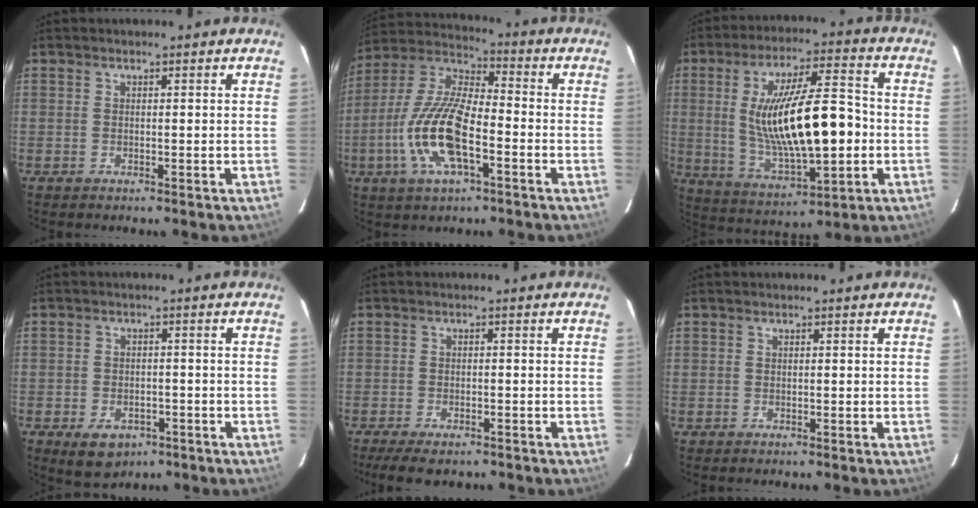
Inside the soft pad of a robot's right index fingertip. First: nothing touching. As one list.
[{"total": 15.8, "force": [-5.3, 5.6, 13.8], "torque": [-0.290, -0.005, -0.108]}, {"total": 19.3, "force": [-0.9, 5.8, 18.4], "torque": [-0.327, 0.004, 0.007]}, {"total": 7.2, "force": [-3.9, 4.8, 3.6], "torque": [-0.073, -0.002, -0.048]}, {"total": 7.7, "force": [-6.0, 2.7, 4.0], "torque": [-0.095, -0.021, -0.094]}, {"total": 0.5, "force": [0.0, 0.5, -0.1], "torque": [0.004, 0.003, 0.000]}]